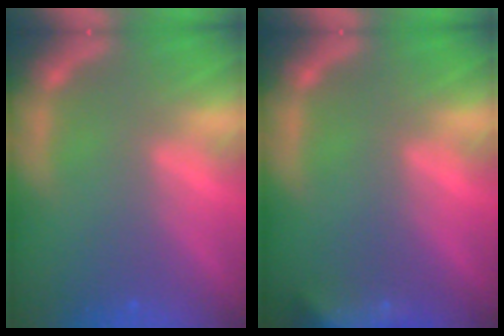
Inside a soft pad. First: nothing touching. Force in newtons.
{"total": 7.4}